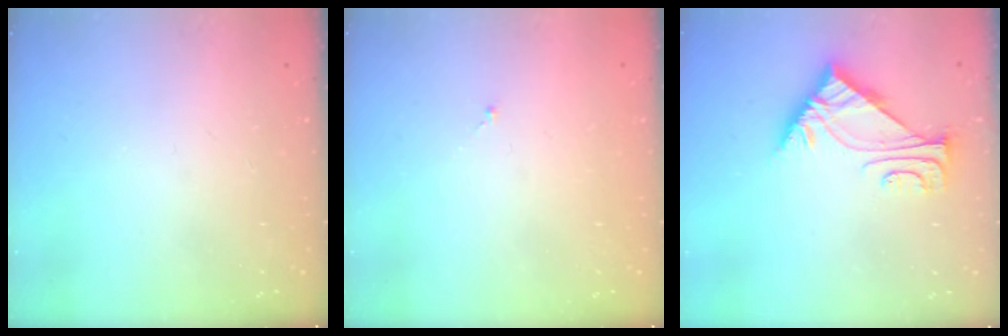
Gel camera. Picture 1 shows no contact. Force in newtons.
{"total": 0.0}
{"total": 6.2, "press": 6.2, "slide": 0.2}